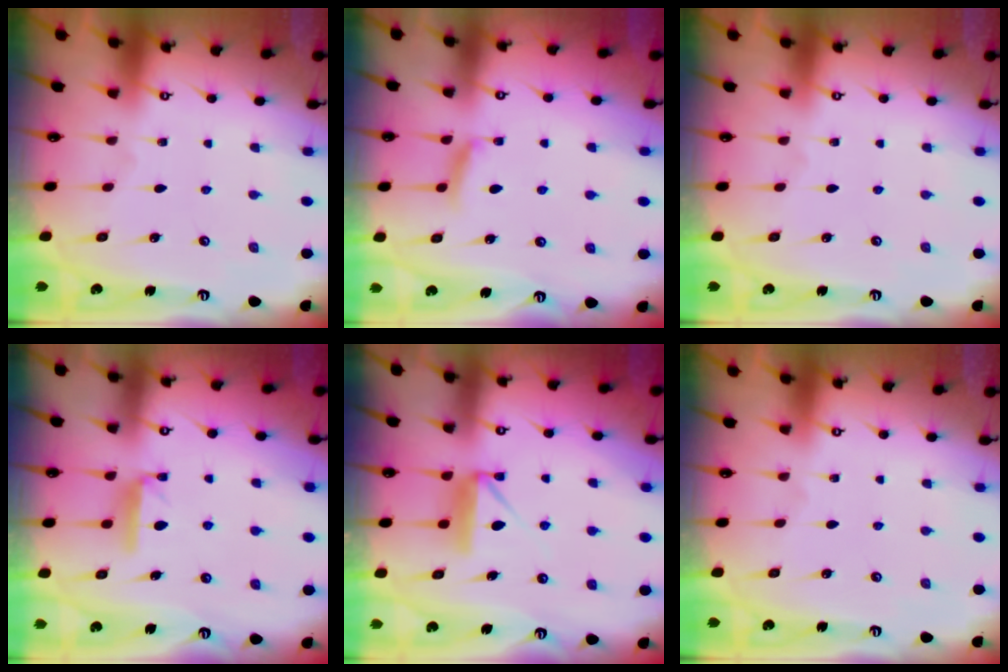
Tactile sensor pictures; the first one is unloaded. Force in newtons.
{"total": 6.7, "press": 6.6, "slide": 0.8}
{"total": 0.0}
{"total": 7.3, "press": 7.3, "slide": 0.2}
{"total": 8.9, "press": 8.9, "slide": 0.3}
{"total": 0.0}